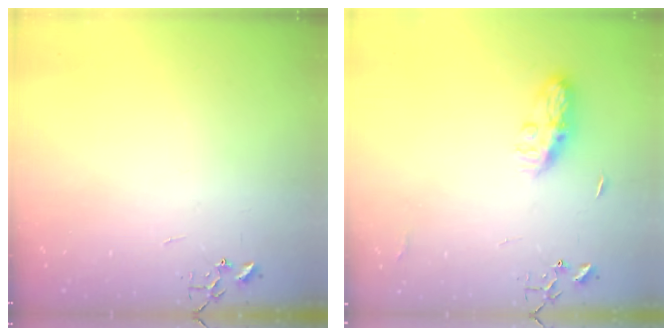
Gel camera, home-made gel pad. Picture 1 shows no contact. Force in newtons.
{"total": 8.4, "press": 8.4, "slide": 0.1}